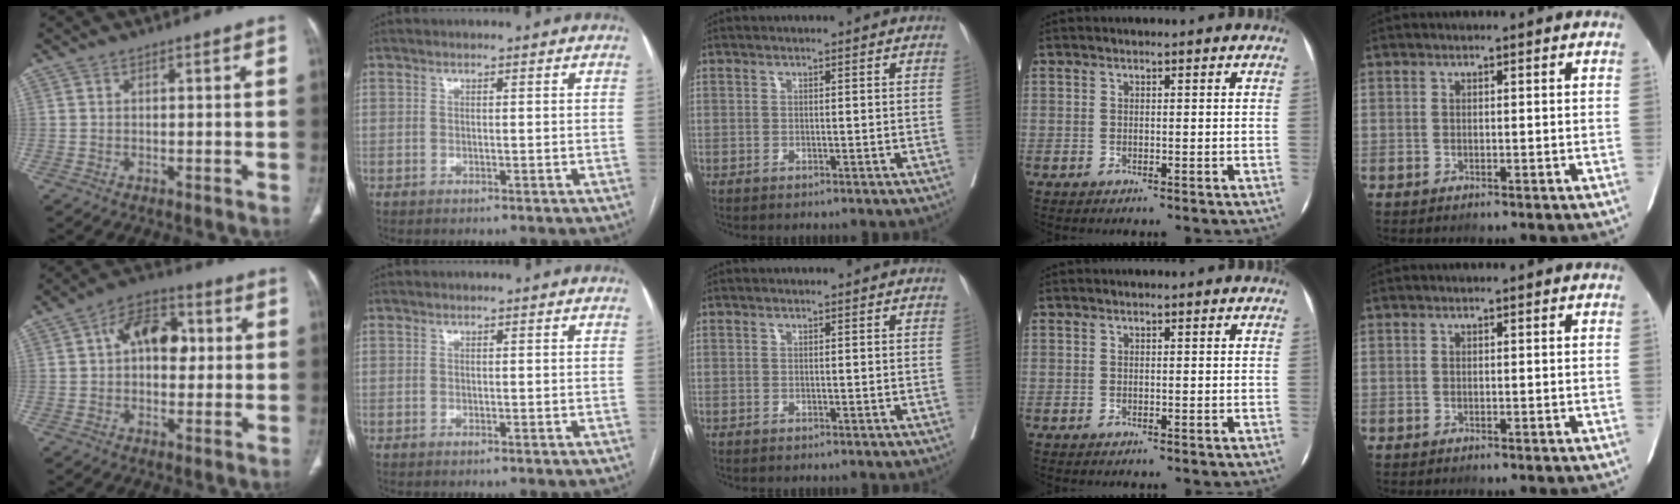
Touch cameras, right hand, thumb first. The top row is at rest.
{"thumb": {"total": 10.7, "force": [1.8, 6.9, 7.9], "torque": [-0.095, 0.022, 0.022]}}